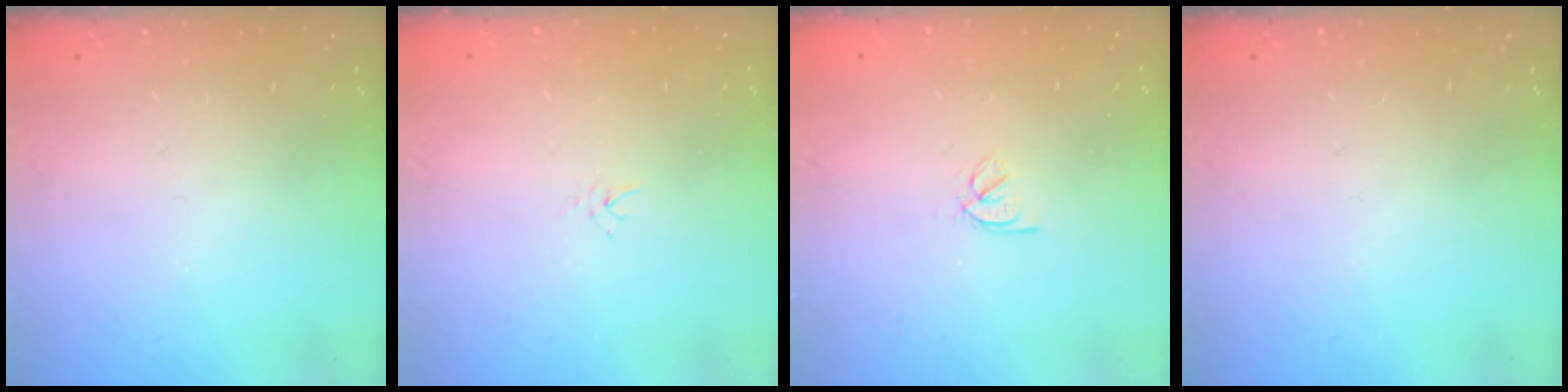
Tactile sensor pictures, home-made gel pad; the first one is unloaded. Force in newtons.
{"total": 2.0, "press": 2.0, "slide": 0.3}
{"total": 2.5, "press": 2.4, "slide": 0.7}
{"total": 0.0}